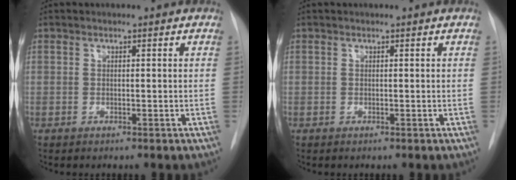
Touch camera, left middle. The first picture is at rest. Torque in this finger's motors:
{"motor_torque": [0.09, -0.10, -0.05, 0.01]}